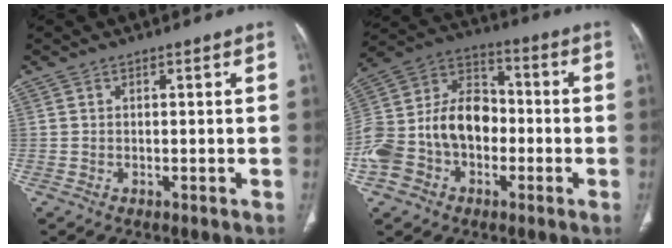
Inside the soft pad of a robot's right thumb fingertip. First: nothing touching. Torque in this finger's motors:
{"motor_torque": [0.43, 0.20, 1.65, -0.43, 0.38]}